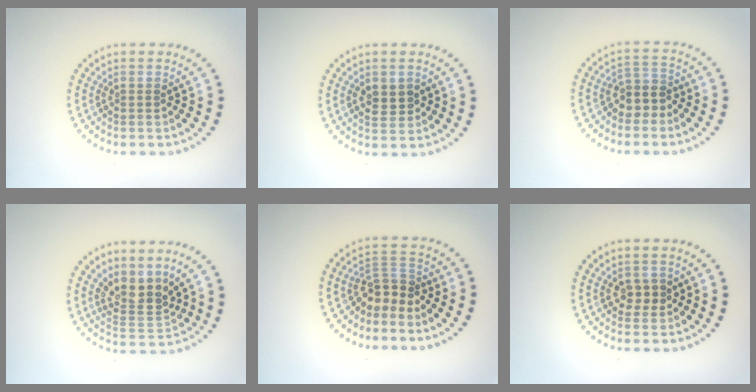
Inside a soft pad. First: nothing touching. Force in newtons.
{"total": 2.3, "press": 2.3, "slide": 0.3}
{"total": 2.7, "press": 2.2, "slide": 1.5}
{"total": 3.2, "press": 2.5, "slide": 2.1}
{"total": 2.9, "press": 2.2, "slide": 1.9}
{"total": 1.8, "press": 1.8, "slide": 0.3}